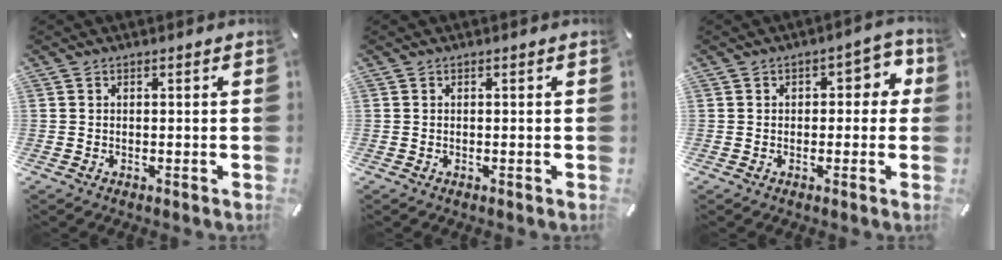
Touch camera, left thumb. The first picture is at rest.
{"total": 0.0}
{"total": 5.4, "force": [0.6, 3.4, 4.2], "torque": [-0.052, 0.004, 0.000]}